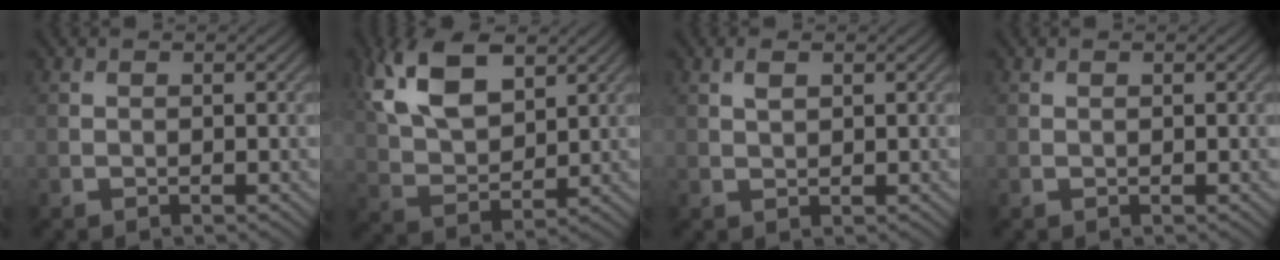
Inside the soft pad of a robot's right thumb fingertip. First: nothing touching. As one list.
[{"total": 11.2, "force": [5.2, 5.9, 8.0], "torque": [-0.190, 0.013, 0.103]}, {"total": 1.6, "force": [0.8, 0.7, 1.2], "torque": [-0.029, 0.001, 0.016]}, {"total": 0.0}]